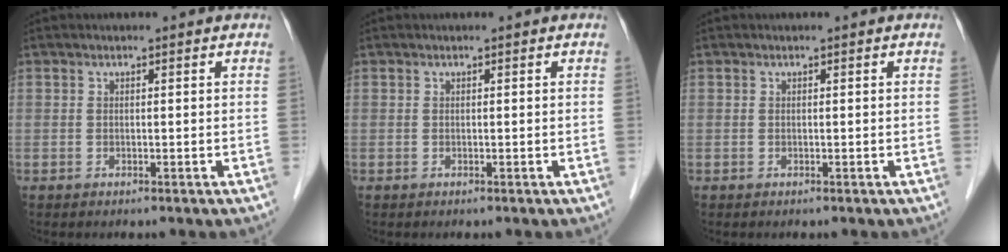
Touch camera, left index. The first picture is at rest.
{"total": 0.0}
{"total": 0.0}